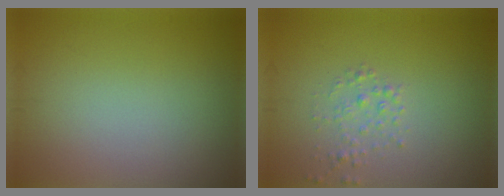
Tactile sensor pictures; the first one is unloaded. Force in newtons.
{"total": 1.4, "press": 1.4, "slide": 0.0}